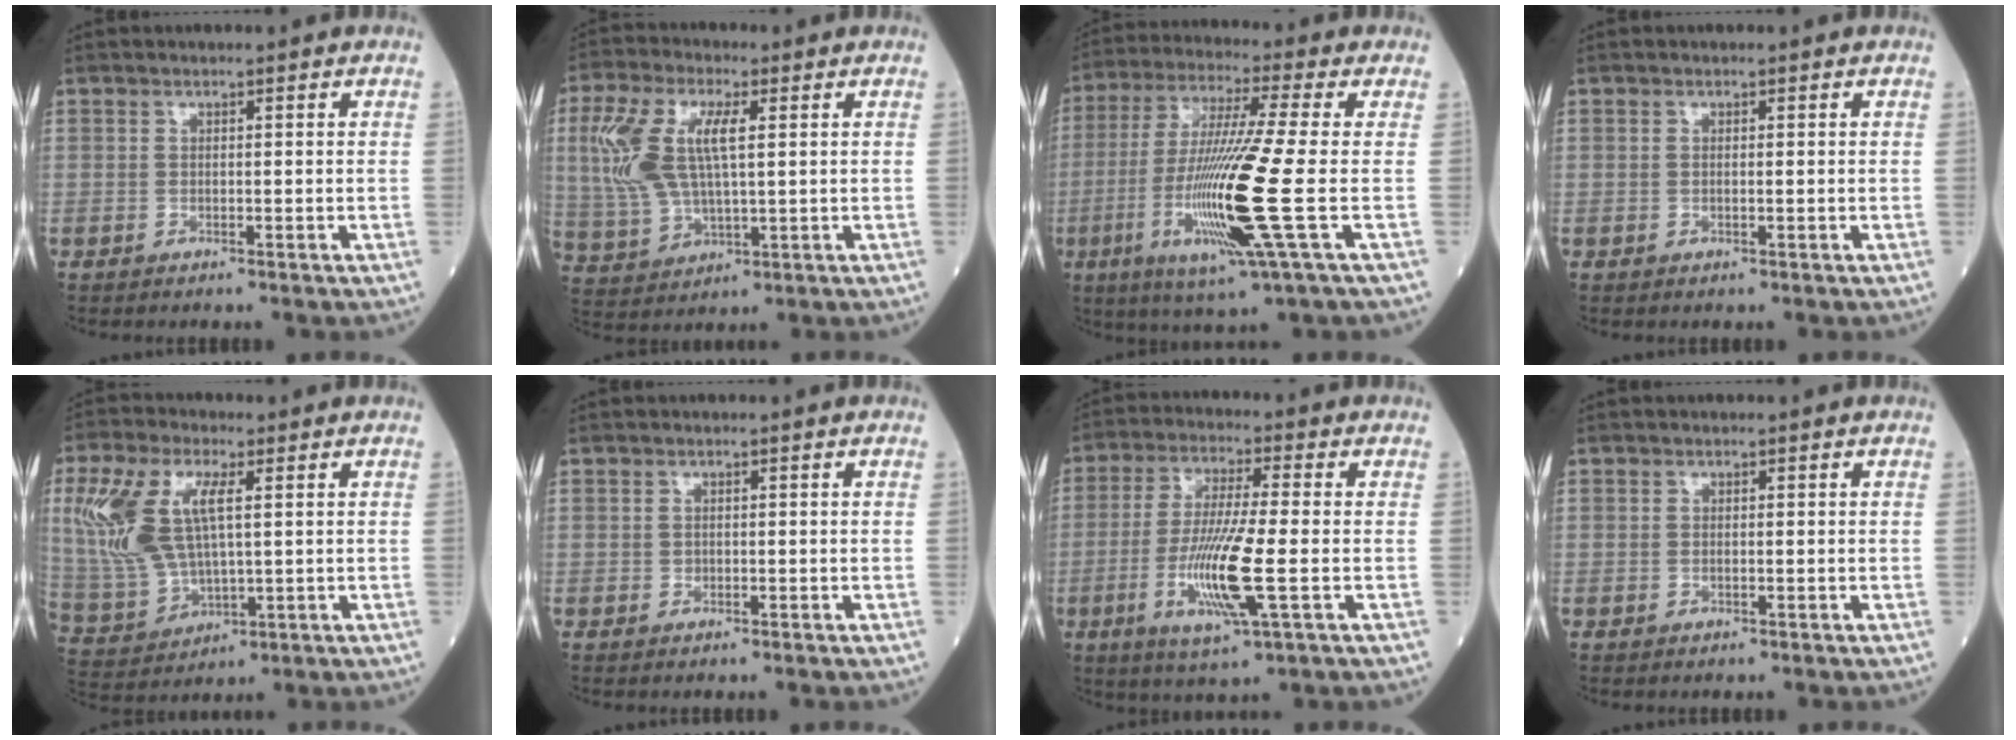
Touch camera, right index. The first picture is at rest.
{"total": 11.7, "force": [2.5, 4.5, 10.5], "torque": [-0.251, 0.018, 0.056]}
{"total": 15.9, "force": [-3.5, -1.0, 15.5], "torque": [-0.318, -0.020, -0.073]}
{"total": 0.0}
{"total": 13.1, "force": [3.0, 5.7, 11.4], "torque": [-0.274, 0.016, 0.071]}
{"total": 0.0}
{"total": 11.5, "force": [-2.8, 0.4, 11.2], "torque": [-0.228, -0.017, -0.055]}
{"total": 0.0}